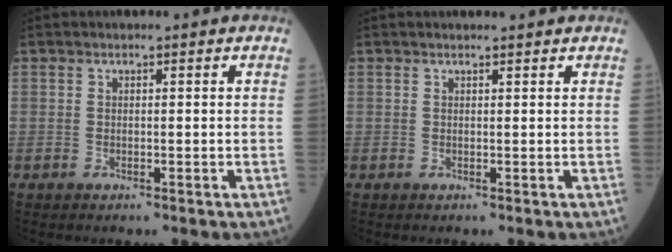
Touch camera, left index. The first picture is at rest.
{"total": 0.9, "force": [0.8, 0.4, 0.0], "torque": [-0.007, 0.009, 0.011]}